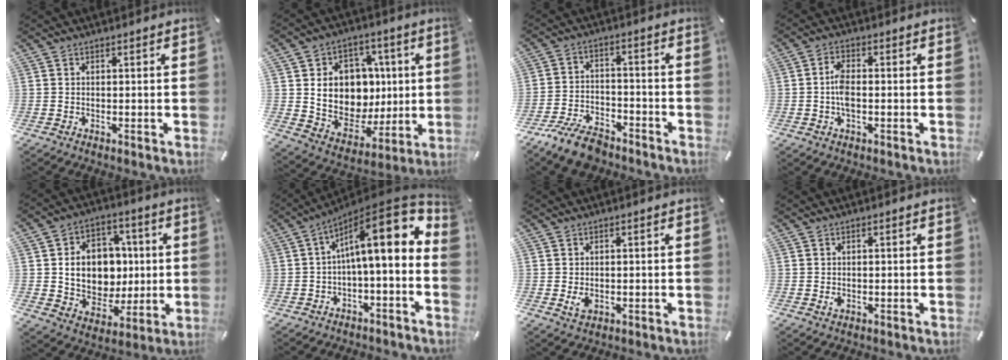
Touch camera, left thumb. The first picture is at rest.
{"total": 14.2, "force": [2.5, 12.5, 6.3], "torque": [-0.096, -0.018, 0.059]}
{"total": 9.5, "force": [-7.6, 3.9, 4.2], "torque": [-0.074, 0.044, -0.144]}
{"total": 4.5, "force": [-0.7, 2.2, 3.9], "torque": [-0.082, 0.002, -0.015]}
{"total": 13.6, "force": [1.2, 11.8, 6.6], "torque": [-0.099, 0.001, 0.034]}
{"total": 16.7, "force": [4.5, 4.9, 15.3], "torque": [-0.238, -0.032, 0.071]}
{"total": 2.4, "force": [-0.5, 1.7, 1.7], "torque": [-0.035, -0.001, -0.008]}
{"total": 0.9, "force": [-0.2, 0.7, 0.5], "torque": [-0.009, 0.002, -0.004]}